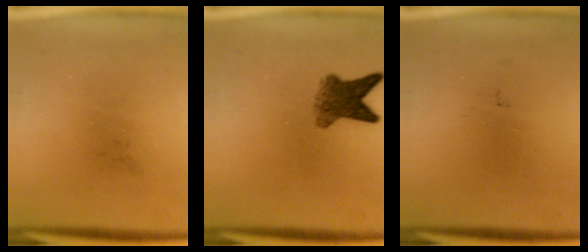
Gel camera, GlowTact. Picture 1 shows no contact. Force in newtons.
{"total": 5.2}
{"total": 0.0}